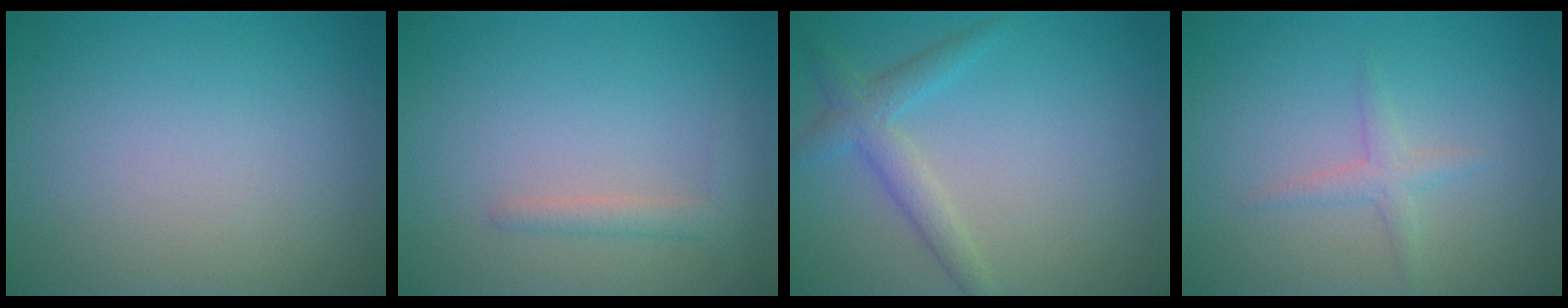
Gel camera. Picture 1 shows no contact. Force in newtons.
{"total": 1.6, "press": 1.6, "slide": 0.1}
{"total": 2.7, "press": 2.7, "slide": 0.1}
{"total": 1.5, "press": 1.5, "slide": 0.1}